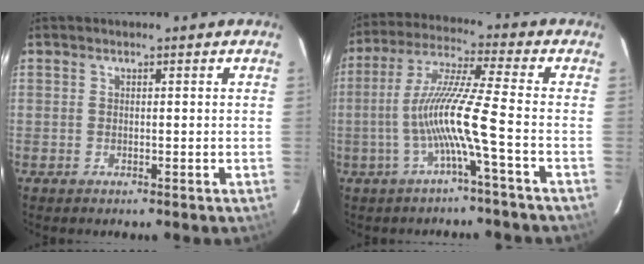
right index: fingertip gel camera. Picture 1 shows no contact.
{"total": 11.0, "force": [-3.5, -1.7, 10.3], "torque": [-0.207, 0.002, -0.066]}